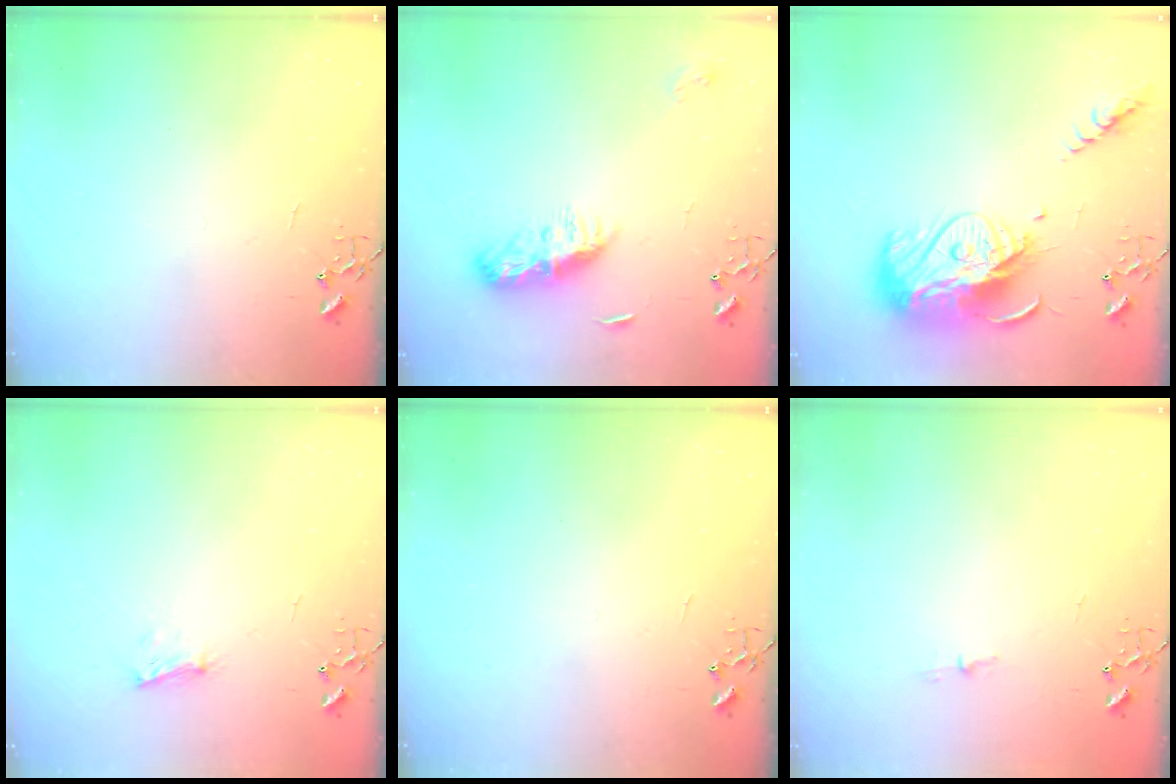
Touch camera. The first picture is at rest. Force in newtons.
{"total": 10.4, "press": 10.4, "slide": 0.0}
{"total": 18.8, "press": 18.7, "slide": 1.6}
{"total": 6.6, "press": 6.6, "slide": 0.8}
{"total": 0.0}
{"total": 2.9, "press": 2.9, "slide": 0.4}